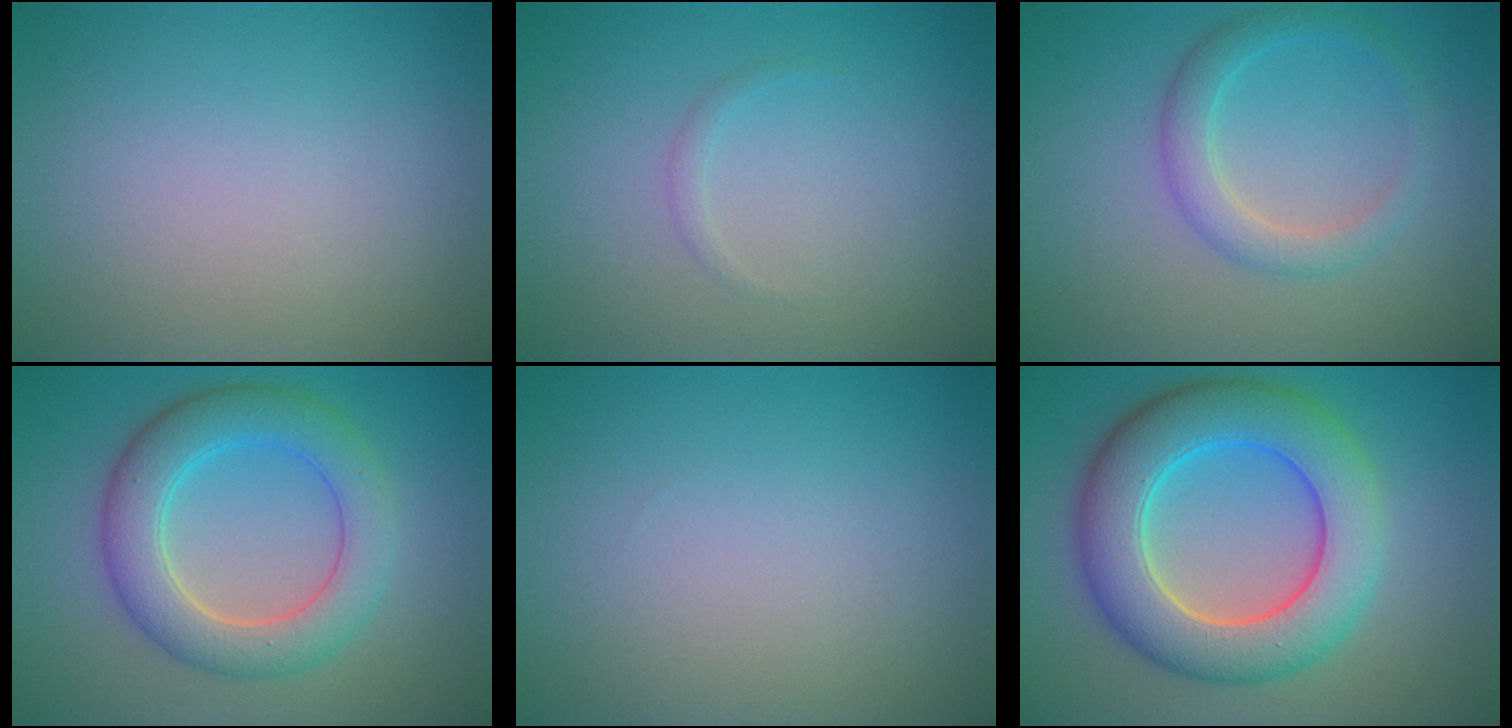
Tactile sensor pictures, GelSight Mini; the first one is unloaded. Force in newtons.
{"total": 0.6, "press": 0.6, "slide": 0.1}
{"total": 2.7, "press": 2.7, "slide": 0.1}
{"total": 6.1, "press": 6.1, "slide": 0.3}
{"total": 0.0}
{"total": 9.2, "press": 9.2, "slide": 0.3}